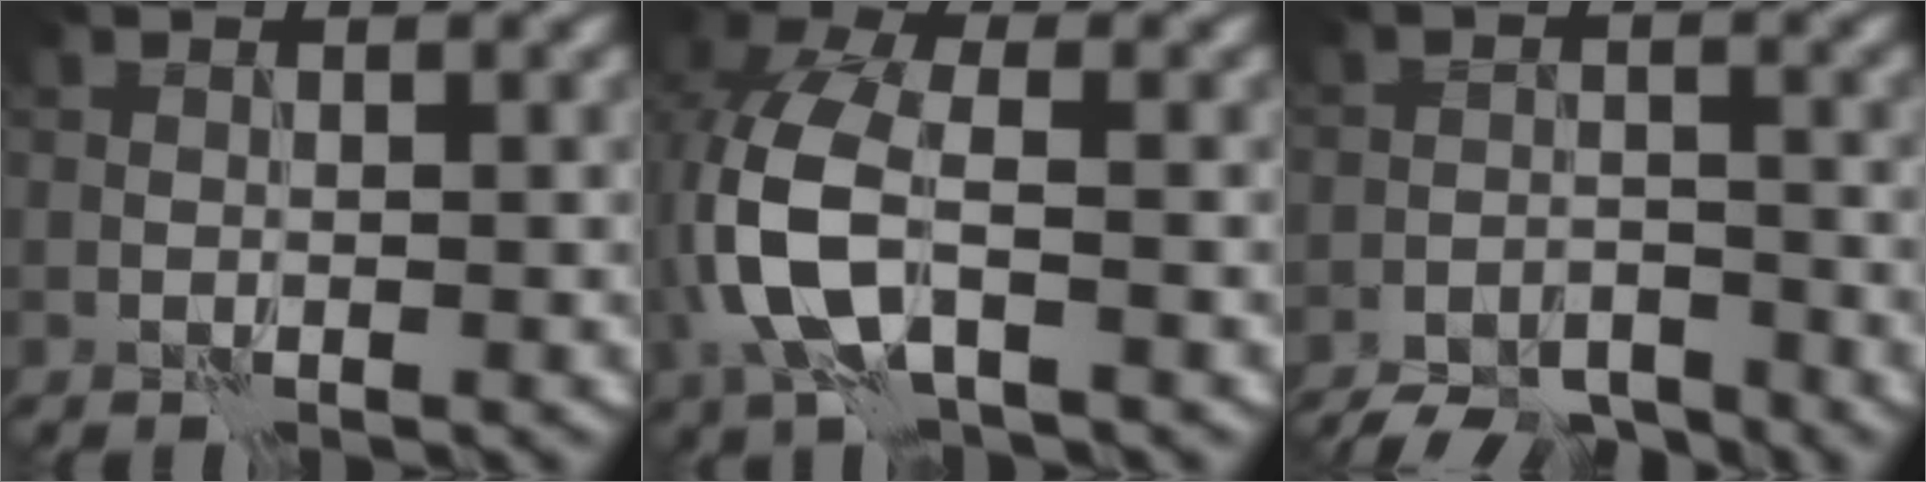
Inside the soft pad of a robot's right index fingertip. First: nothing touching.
{"total": 7.2, "force": [-1.4, 3.9, 5.9], "torque": [-0.153, 0.006, -0.037]}
{"total": 6.9, "force": [-6.4, 1.7, 1.8], "torque": [-0.023, -0.007, -0.106]}